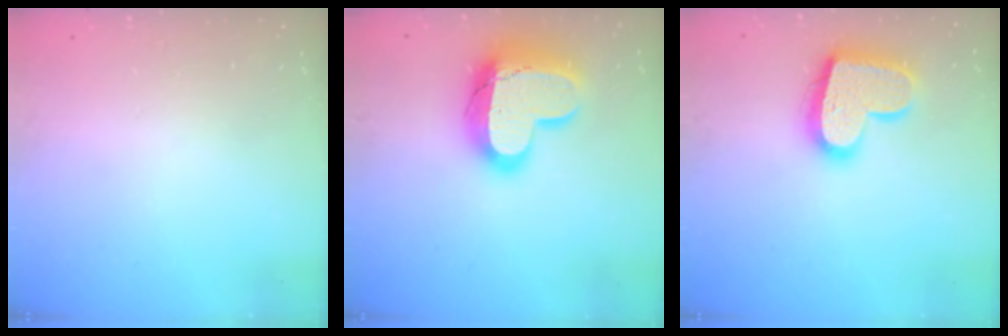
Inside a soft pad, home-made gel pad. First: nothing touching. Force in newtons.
{"total": 24.2, "press": 24.2, "slide": 1.6}
{"total": 18.0, "press": 18.0, "slide": 1.1}